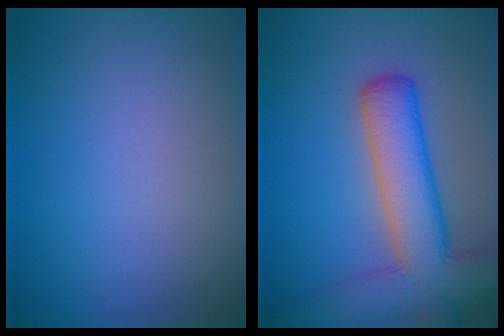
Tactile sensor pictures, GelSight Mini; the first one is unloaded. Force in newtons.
{"total": 9.4, "press": 9.4, "slide": 0.6}